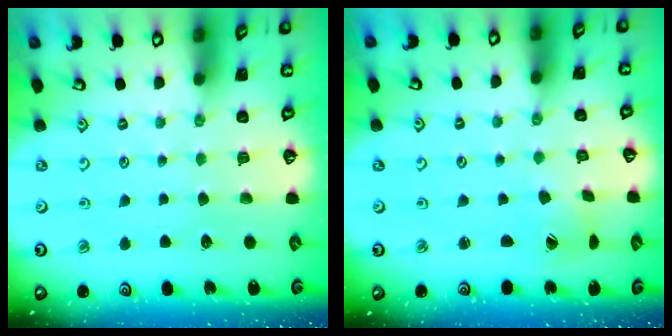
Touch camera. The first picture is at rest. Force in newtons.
{"total": 2.2, "press": 2.2, "slide": 0.1}